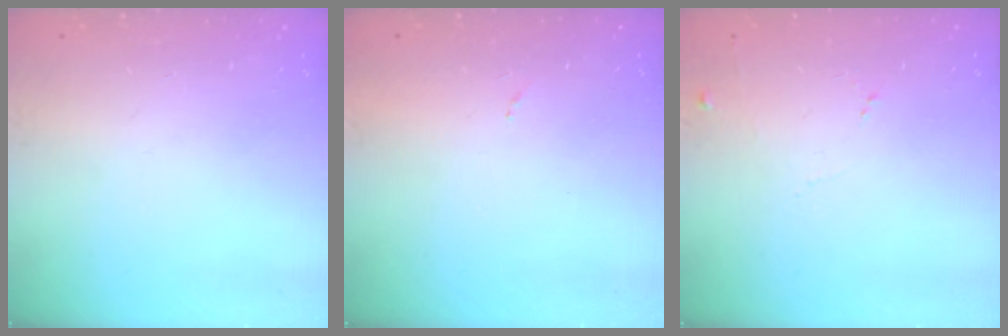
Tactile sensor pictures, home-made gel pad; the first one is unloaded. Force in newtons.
{"total": 4.2, "press": 4.1, "slide": 0.7}
{"total": 5.4, "press": 5.3, "slide": 0.9}